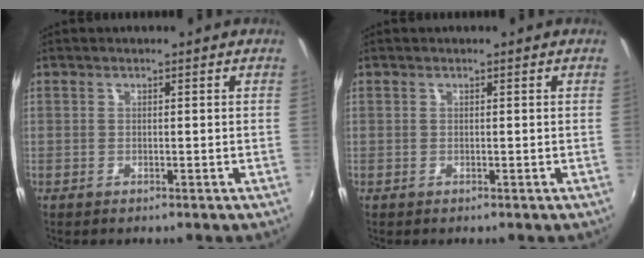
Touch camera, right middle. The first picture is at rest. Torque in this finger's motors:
{"motor_torque": [0.12, -0.05, 0.03, 0.00]}